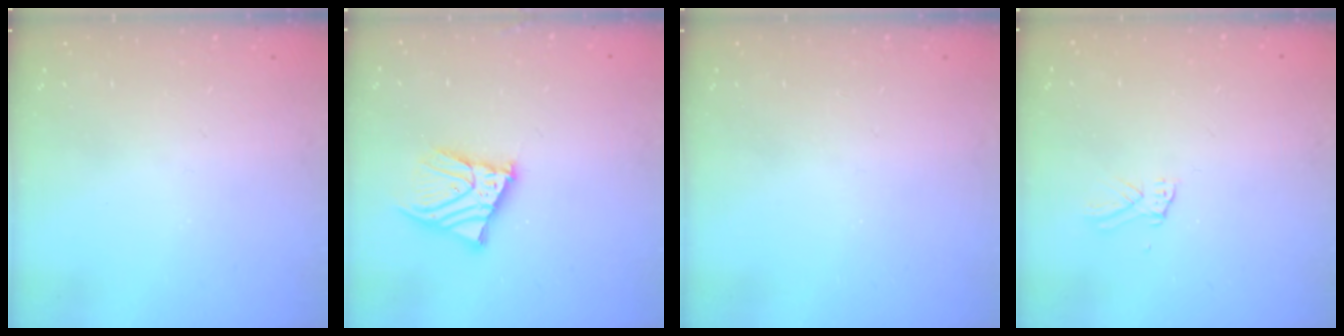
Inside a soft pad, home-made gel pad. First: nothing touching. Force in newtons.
{"total": 9.6, "press": 9.5, "slide": 0.9}
{"total": 0.0}
{"total": 5.1, "press": 5.0, "slide": 0.4}